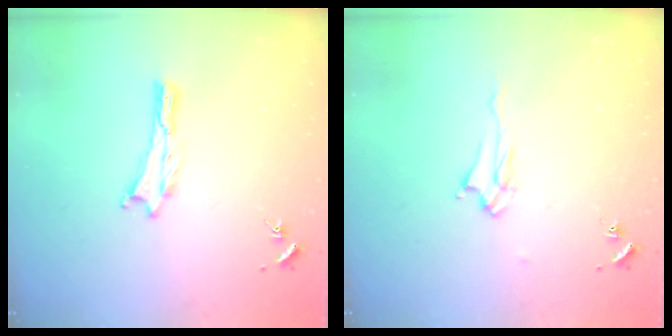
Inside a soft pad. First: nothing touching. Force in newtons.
{"total": 2.5, "press": 2.4, "slide": 0.4}